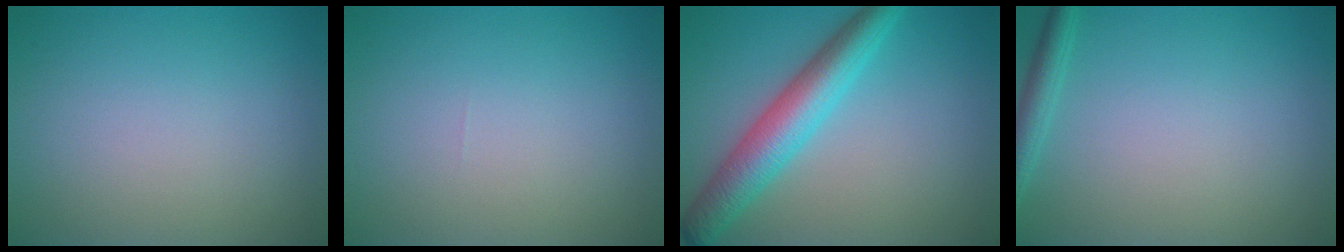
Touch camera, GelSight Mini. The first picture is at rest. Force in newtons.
{"total": 0.0}
{"total": 5.8, "press": 5.8, "slide": 0.1}
{"total": 1.9, "press": 1.9, "slide": 0.1}